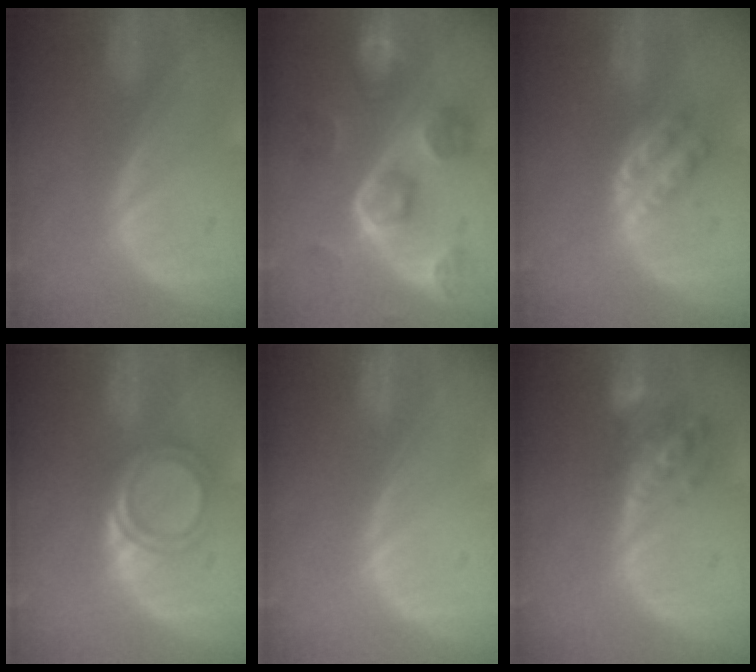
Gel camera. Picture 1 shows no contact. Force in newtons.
{"total": 8.9, "press": 8.9, "slide": 0.7}
{"total": 4.6, "press": 4.5, "slide": 1.0}
{"total": 5.1, "press": 4.8, "slide": 1.7}
{"total": 0.0}
{"total": 6.1, "press": 5.8, "slide": 2.0}